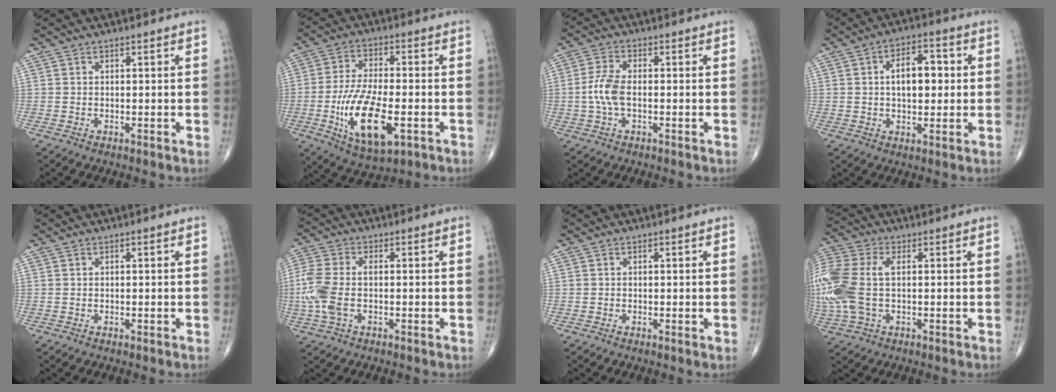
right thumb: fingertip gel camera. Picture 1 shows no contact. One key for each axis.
{"total": 15.2, "fx": -4.4, "fy": 6.1, "fz": 13.1, "tx": -0.245, "ty": 0.000, "tz": -0.069}
{"total": 5.4, "fx": -0.8, "fy": 2.4, "fz": 4.7, "tx": -0.117, "ty": 0.011, "tz": -0.019}
{"total": 8.7, "fx": 0.9, "fy": 4.8, "fz": 7.2, "tx": -0.090, "ty": 0.010, "tz": 0.012}
{"total": 0.0}
{"total": 8.8, "fx": -1.1, "fy": 4.6, "fz": 7.3, "tx": -0.199, "ty": 0.012, "tz": -0.026}
{"total": 0.0}
{"total": 16.2, "fx": 0.4, "fy": 9.5, "fz": 13.1, "tx": -0.360, "ty": 0.011, "tz": 0.011}